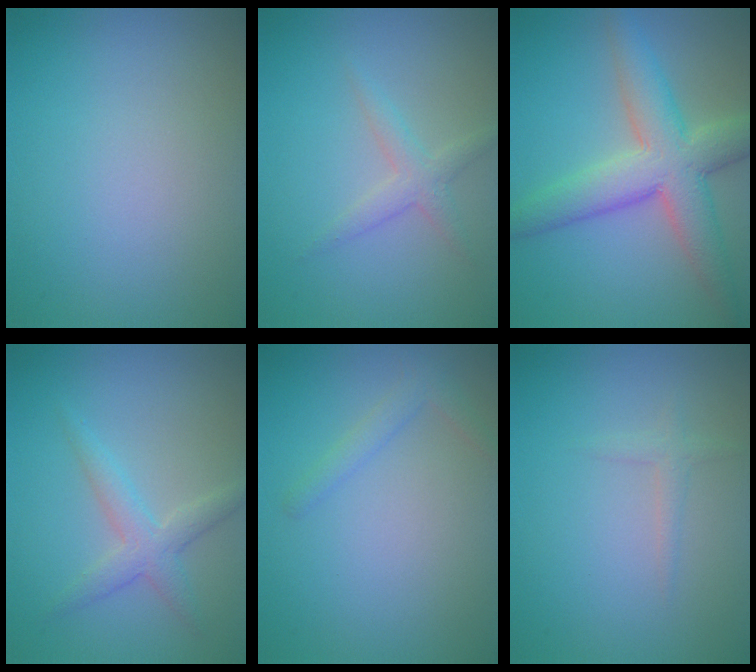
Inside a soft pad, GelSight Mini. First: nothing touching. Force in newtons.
{"total": 1.9, "press": 1.9, "slide": 0.0}
{"total": 6.9, "press": 6.9, "slide": 0.4}
{"total": 2.7, "press": 2.7, "slide": 0.1}
{"total": 1.4, "press": 1.4, "slide": 0.1}
{"total": 1.0, "press": 1.0, "slide": 0.1}